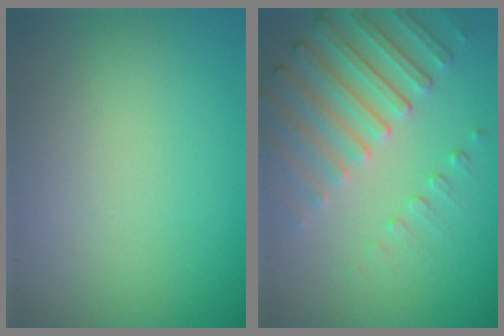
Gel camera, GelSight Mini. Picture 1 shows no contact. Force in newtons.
{"total": 4.9, "press": 3.6, "slide": 3.3}